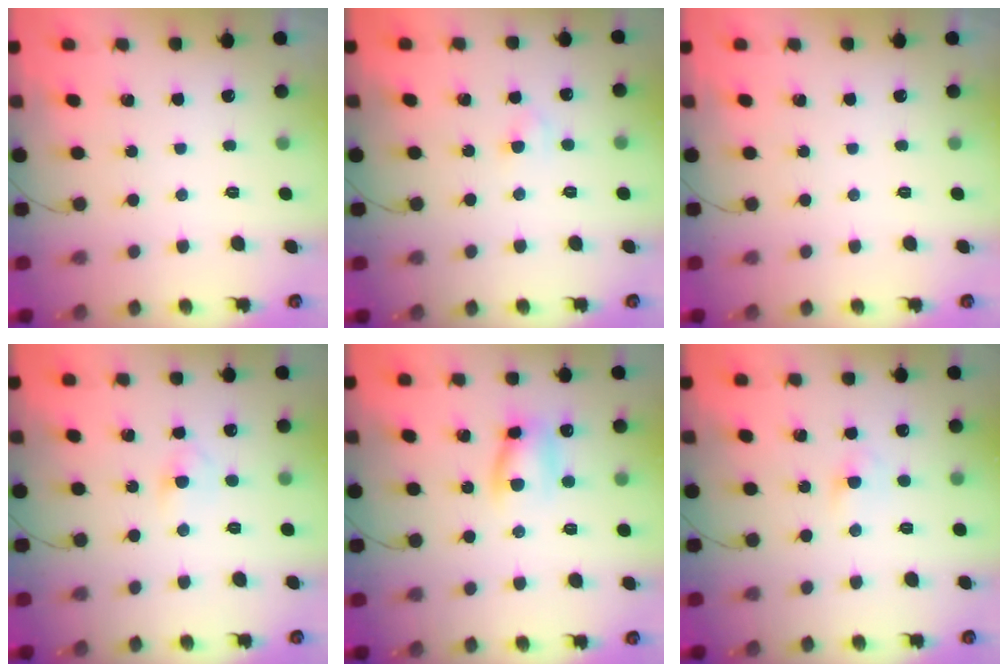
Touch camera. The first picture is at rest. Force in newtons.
{"total": 2.4, "press": 2.2, "slide": 1.0}
{"total": 0.0}
{"total": 3.2, "press": 3.0, "slide": 1.1}
{"total": 8.0, "press": 7.9, "slide": 0.8}
{"total": 2.3, "press": 2.1, "slide": 0.8}